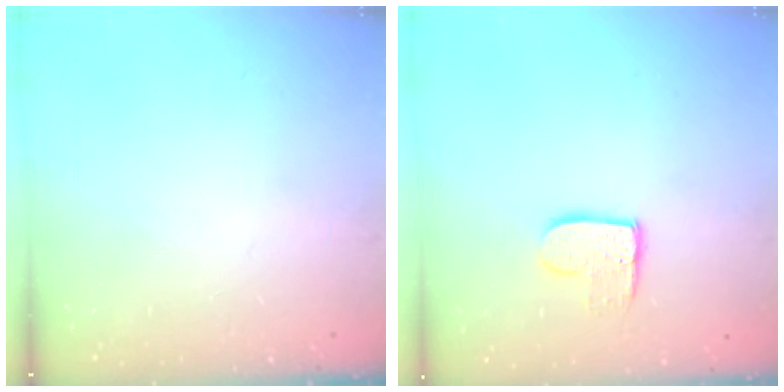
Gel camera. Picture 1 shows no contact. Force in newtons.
{"total": 9.0, "press": 9.0, "slide": 0.7}